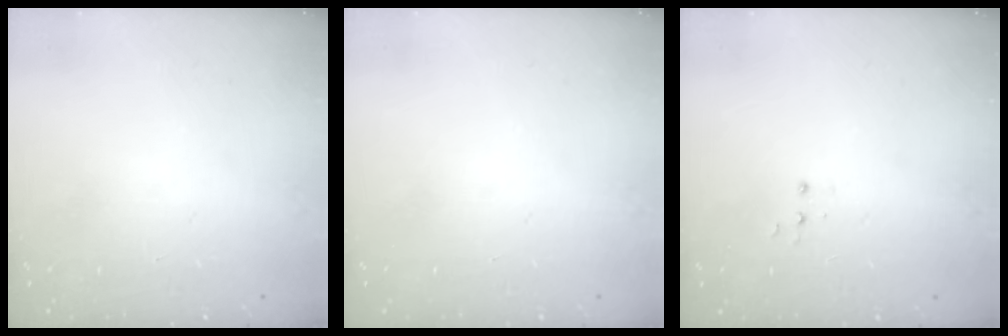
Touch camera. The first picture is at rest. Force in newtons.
{"total": 0.0}
{"total": 3.1, "press": 3.0, "slide": 0.8}